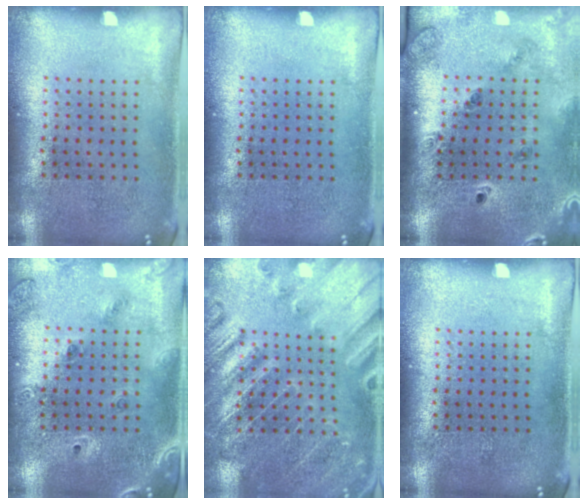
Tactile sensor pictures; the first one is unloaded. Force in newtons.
{"total": 0.0}
{"total": 1.4, "press": 1.4, "slide": 0.3}
{"total": 1.6, "press": 1.4, "slide": 0.9}
{"total": 2.6, "press": 2.6, "slide": 0.2}
{"total": 0.0}